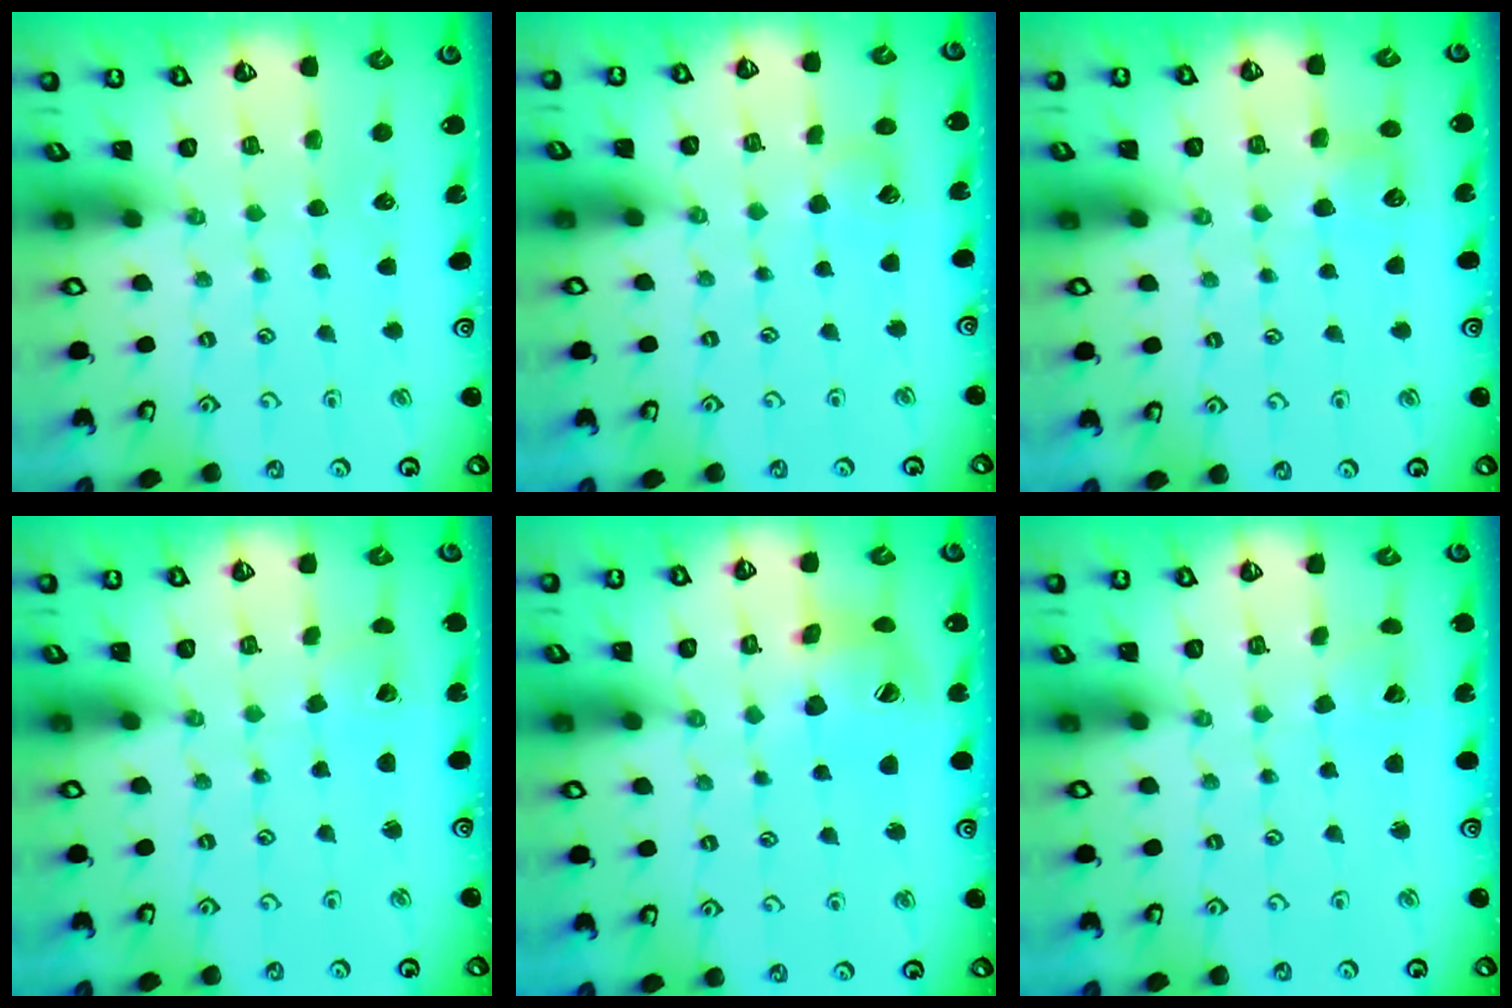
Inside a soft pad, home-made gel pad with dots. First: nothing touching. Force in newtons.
{"total": 5.9, "press": 5.9, "slide": 0.4}
{"total": 5.5, "press": 5.5, "slide": 0.6}
{"total": 1.3, "press": 1.3, "slide": 0.0}
{"total": 11.8, "press": 11.7, "slide": 1.4}
{"total": 3.2, "press": 3.2, "slide": 0.4}